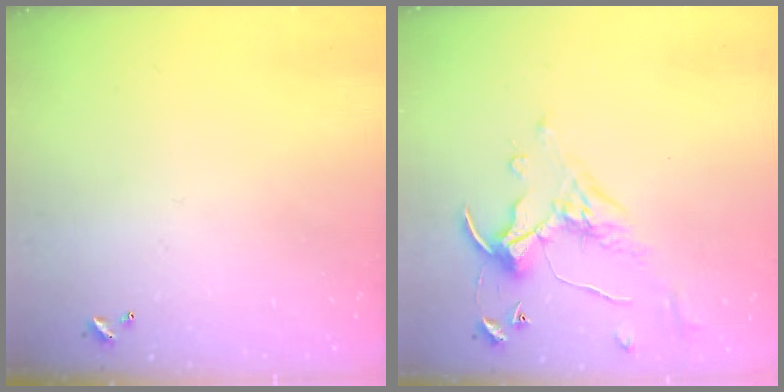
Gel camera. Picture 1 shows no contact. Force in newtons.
{"total": 1.1, "press": 0.6, "slide": 0.9}